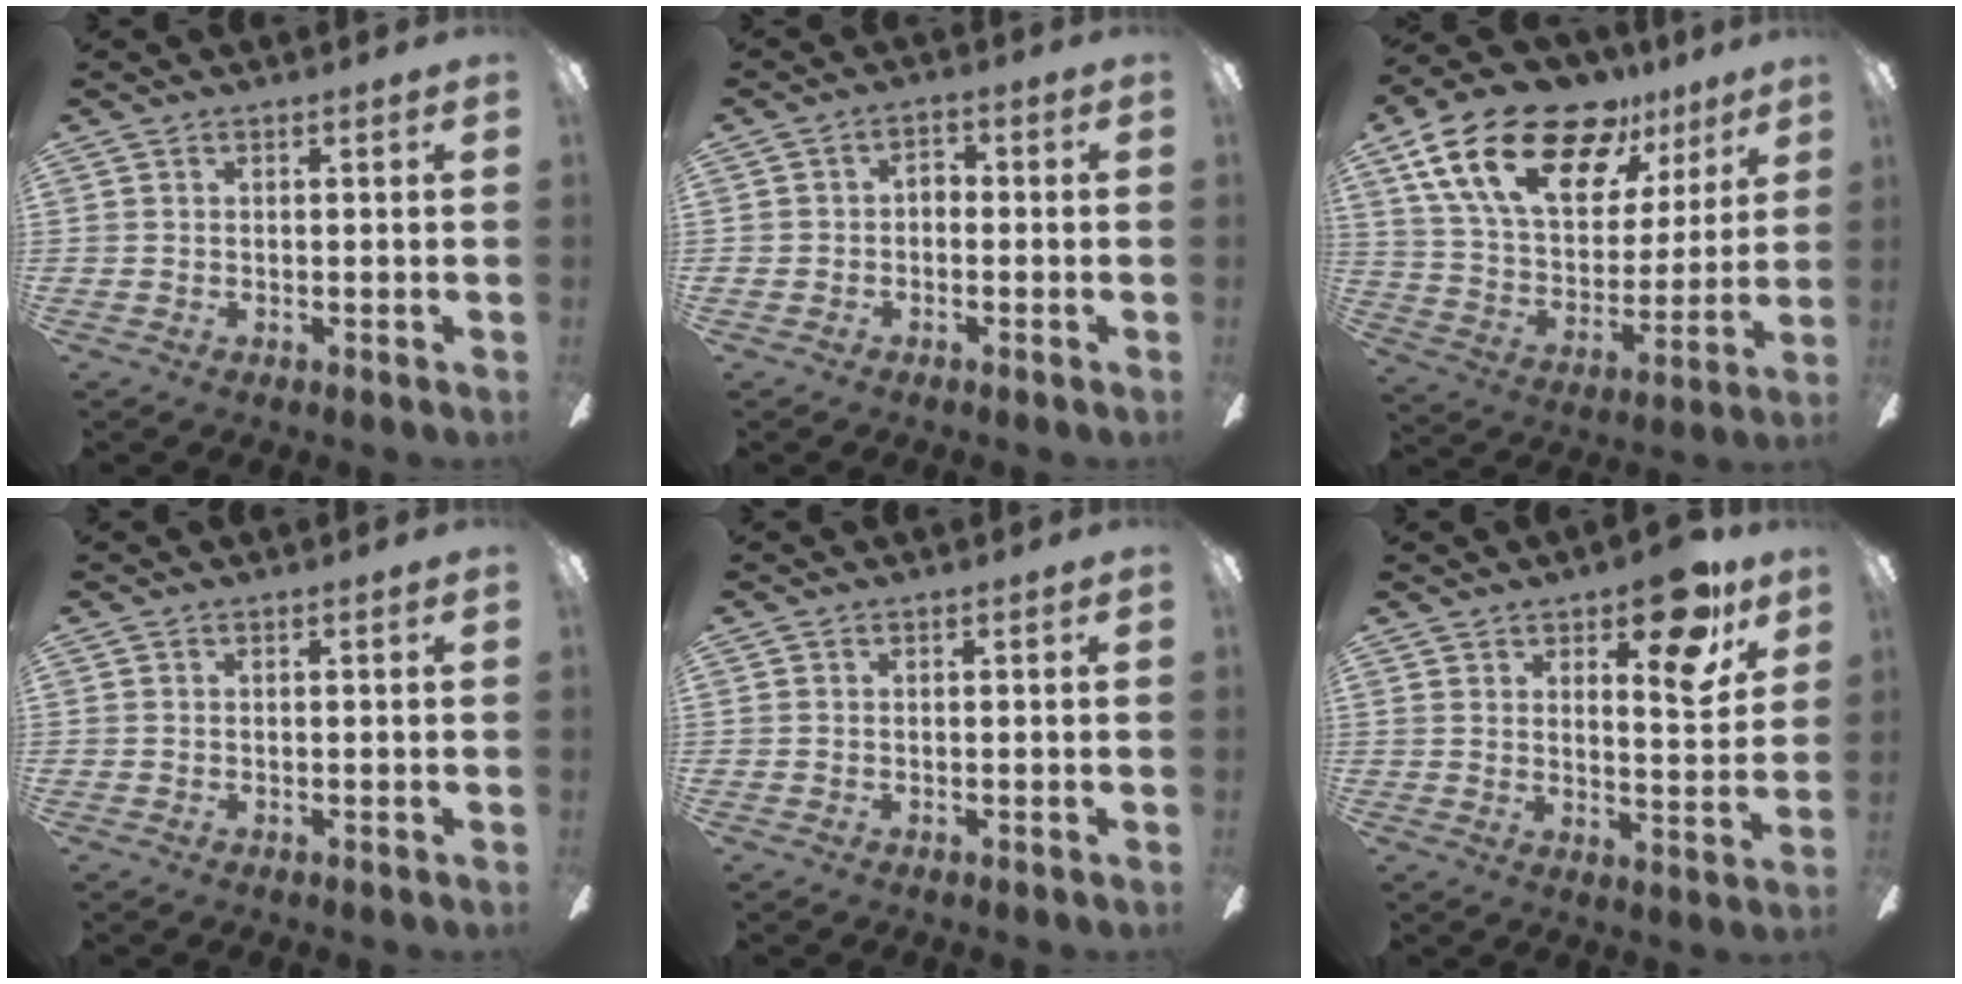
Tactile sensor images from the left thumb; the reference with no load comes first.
{"total": 3.0, "force": [-1.3, 2.2, 1.5], "torque": [-0.028, 0.012, -0.028]}
{"total": 23.9, "force": [14.1, 12.5, 14.6], "torque": [-0.257, -0.074, 0.250]}
{"total": 0.0}
{"total": 0.0}
{"total": 13.3, "force": [8.1, 5.5, 9.0], "torque": [-0.103, -0.043, 0.131]}